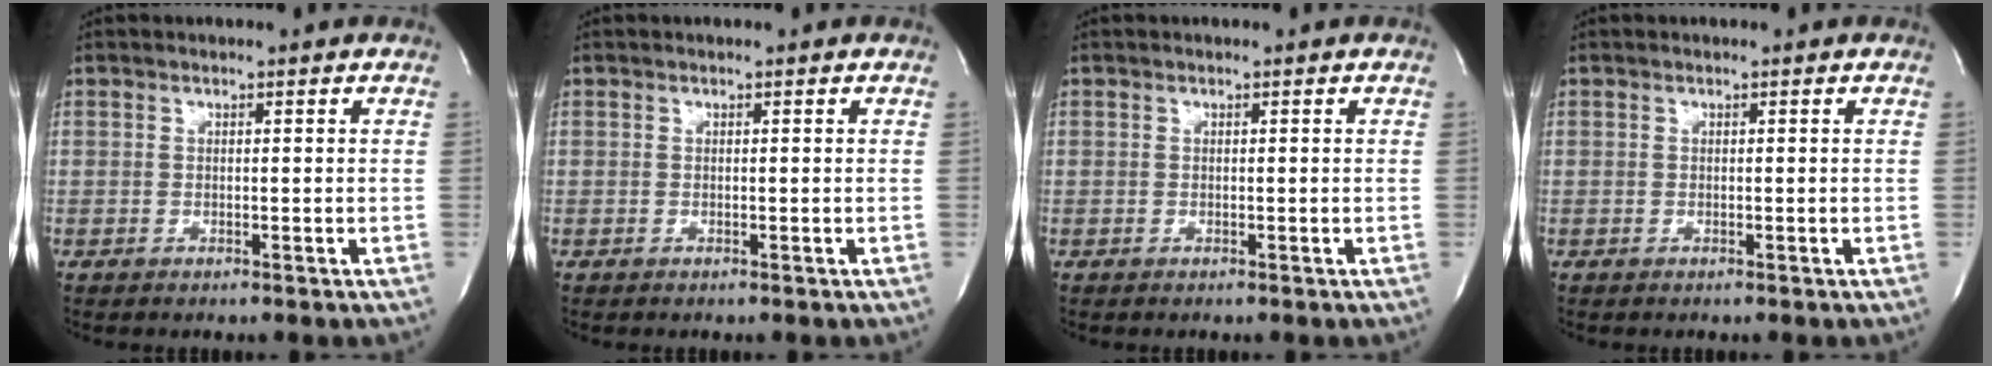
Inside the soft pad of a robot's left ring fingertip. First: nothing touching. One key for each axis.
{"total": 0.0}
{"total": 0.0}
{"total": 0.0}